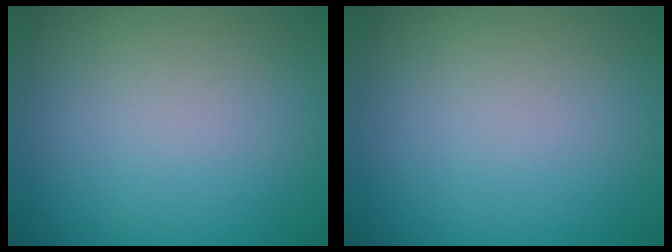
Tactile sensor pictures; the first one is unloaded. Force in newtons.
{"total": 0.0}